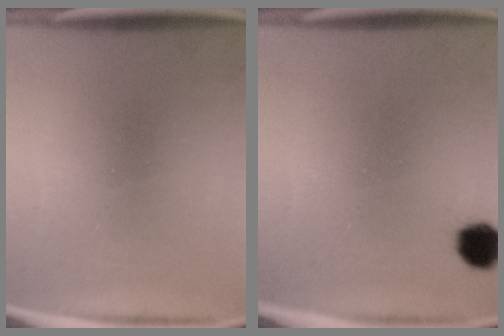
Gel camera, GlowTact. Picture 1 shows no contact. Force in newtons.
{"total": 5.0}